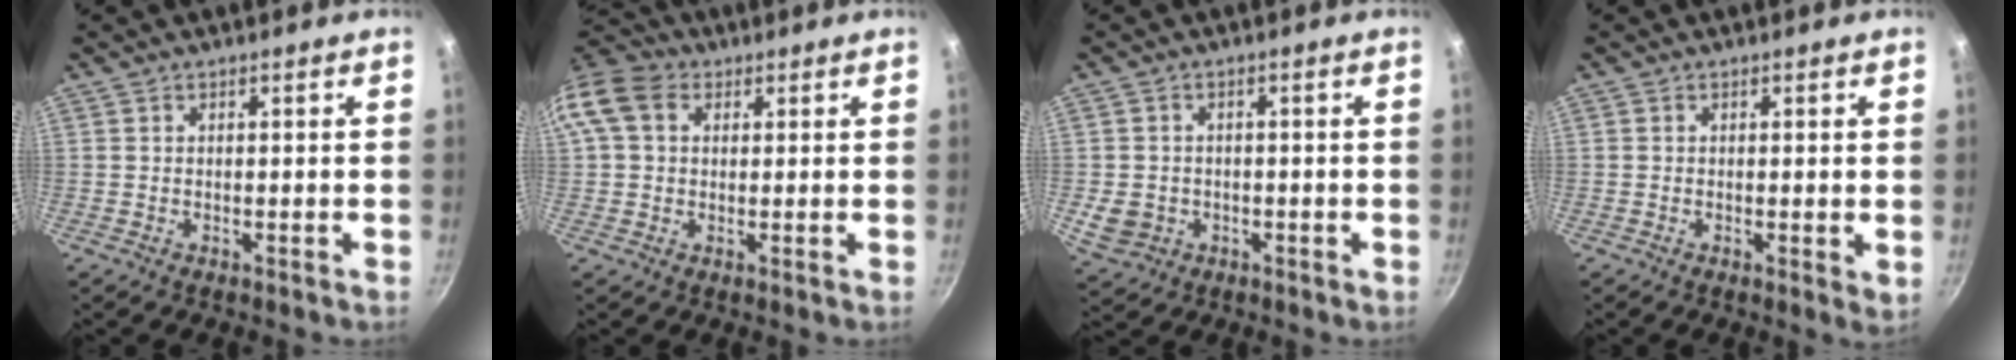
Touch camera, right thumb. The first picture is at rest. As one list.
[{"total": 10.4, "force": [2.7, 7.9, 6.2], "torque": [-0.112, 0.017, 0.032]}, {"total": 5.4, "force": [-1.2, 4.6, 2.5], "torque": [-0.041, 0.008, -0.011]}, {"total": 2.0, "force": [0.1, 0.6, 1.9], "torque": [-0.026, -0.008, 0.000]}]